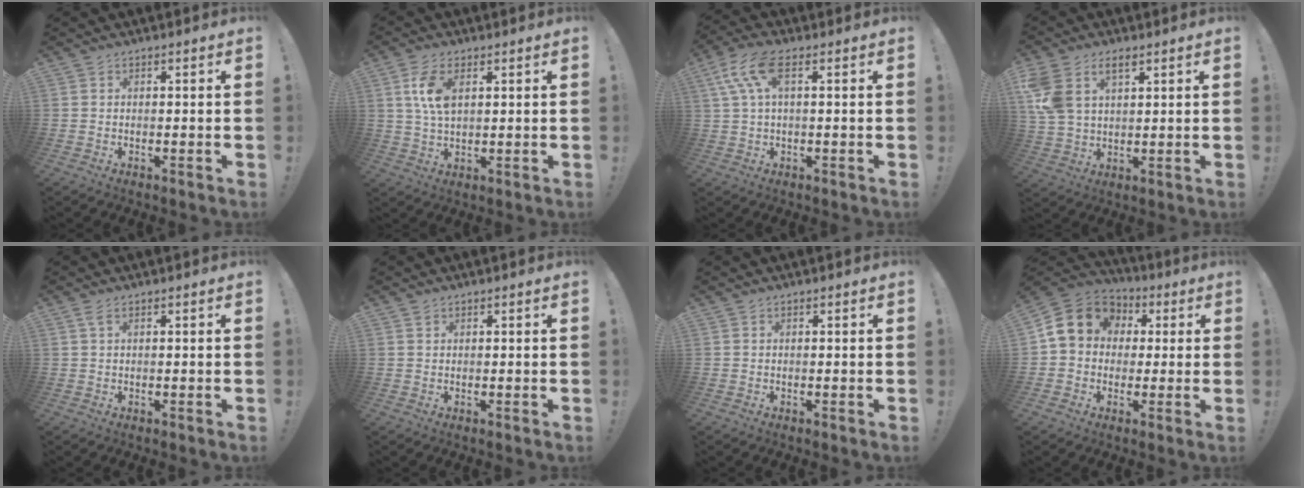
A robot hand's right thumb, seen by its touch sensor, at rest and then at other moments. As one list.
[{"total": 8.1, "force": [2.7, 4.1, 6.4], "torque": [-0.126, -0.004, 0.044]}, {"total": 9.5, "force": [3.0, 3.9, 8.1], "torque": [-0.163, -0.002, 0.060]}, {"total": 9.7, "force": [5.2, 6.0, 5.6], "torque": [-0.125, -0.011, 0.100]}, {"total": 1.6, "force": [0.8, 0.3, 1.4], "torque": [-0.023, -0.001, 0.011]}, {"total": 0.8, "force": [0.6, 0.5, 0.2], "torque": [0.002, -0.003, 0.010]}, {"total": 0.0}, {"total": 13.6, "force": [3.0, 11.2, 7.2], "torque": [-0.108, 0.003, 0.062]}]